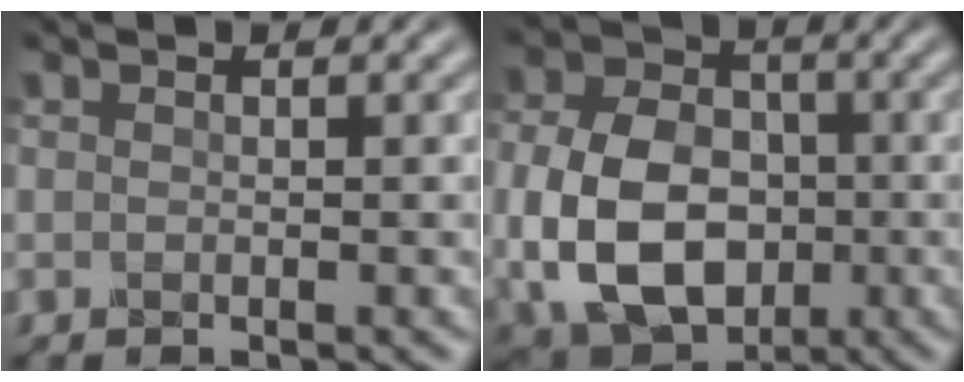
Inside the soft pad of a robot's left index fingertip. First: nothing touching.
{"total": 10.4, "force": [-1.7, 7.7, 6.8], "torque": [-0.156, -0.014, -0.033]}